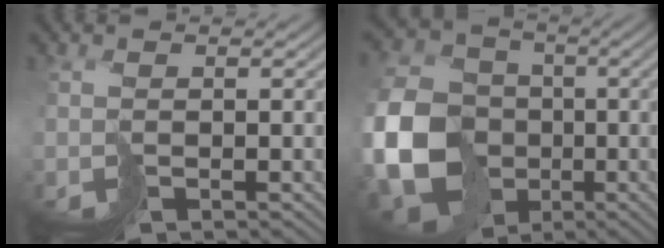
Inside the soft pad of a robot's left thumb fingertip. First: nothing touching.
{"total": 14.5, "force": [-3.2, 12.3, 7.0], "torque": [-0.198, -0.033, -0.061]}